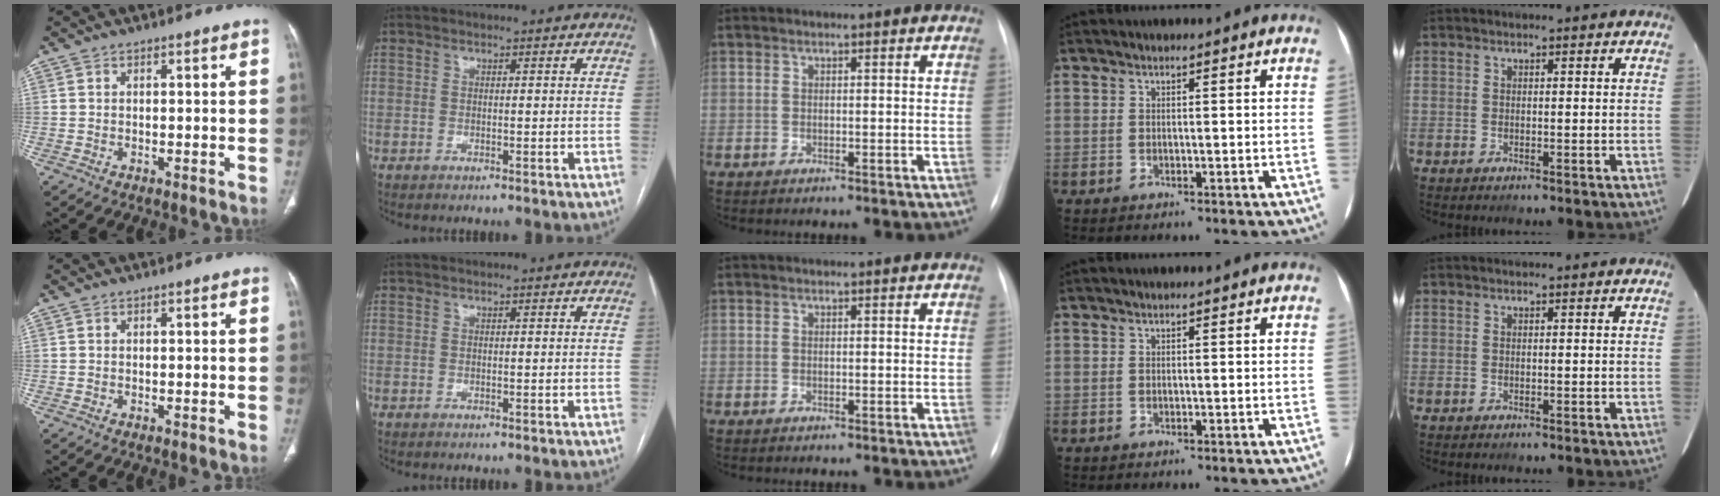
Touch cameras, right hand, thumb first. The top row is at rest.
{}